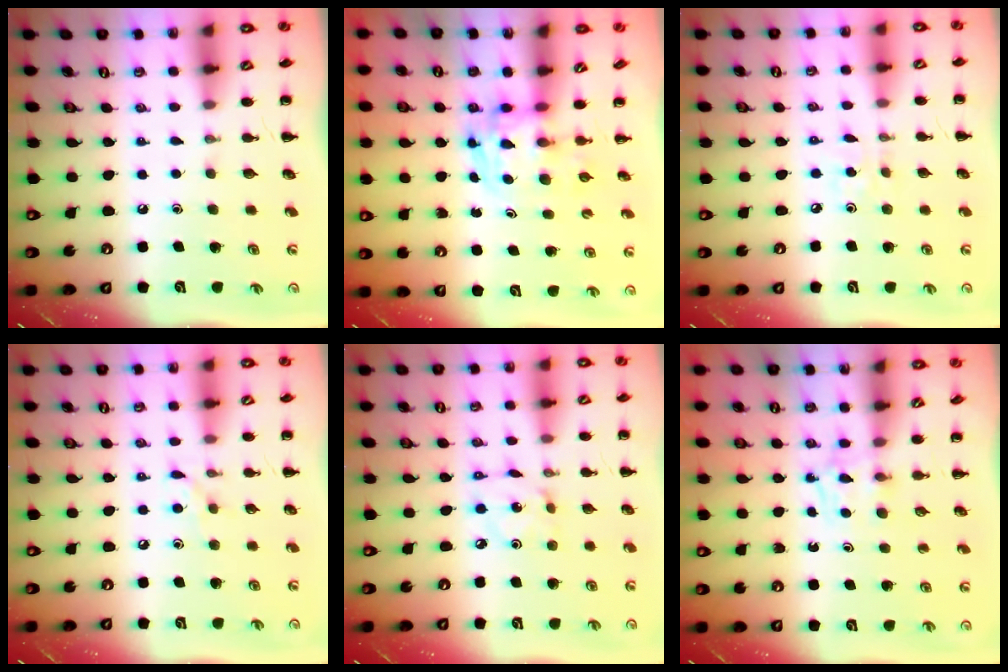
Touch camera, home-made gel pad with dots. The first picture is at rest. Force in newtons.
{"total": 3.6, "press": 3.5, "slide": 0.6}
{"total": 2.2, "press": 2.1, "slide": 0.6}
{"total": 6.7, "press": 6.5, "slide": 1.8}
{"total": 2.4, "press": 2.4, "slide": 0.4}
{"total": 3.2, "press": 2.8, "slide": 1.5}